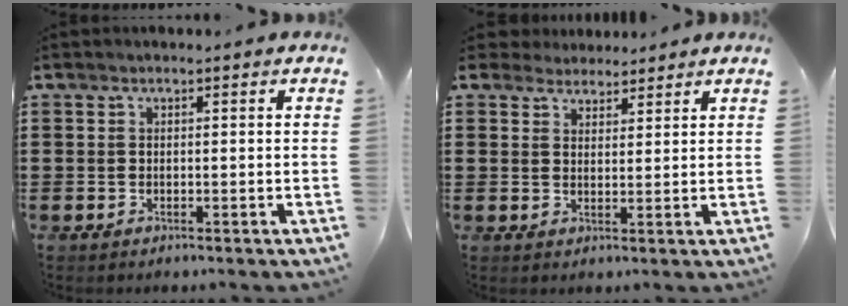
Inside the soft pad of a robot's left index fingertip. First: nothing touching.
{"total": 3.1, "force": [2.9, 1.3, -0.1], "torque": [-0.010, 0.003, 0.056]}